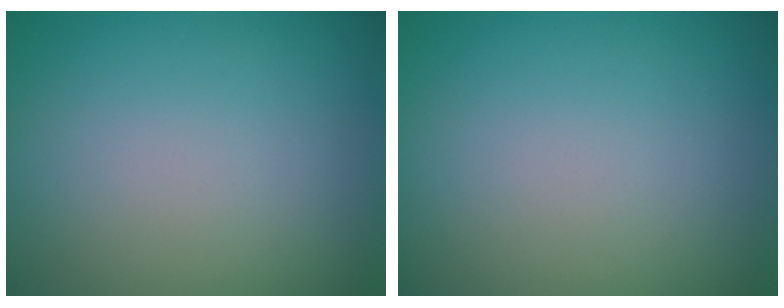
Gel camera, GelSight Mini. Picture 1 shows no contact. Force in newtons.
{"total": 0.0}